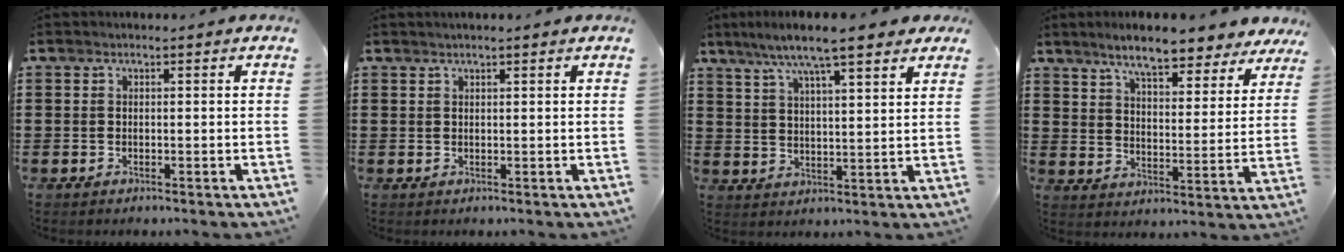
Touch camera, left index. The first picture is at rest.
{"total": 0.8, "force": [0.7, 0.0, 0.4], "torque": [-0.009, -0.001, 0.013]}
{"total": 8.2, "force": [6.4, 0.9, 4.9], "torque": [-0.115, -0.014, 0.112]}
{"total": 7.9, "force": [7.1, 1.0, 3.3], "torque": [-0.083, -0.032, 0.125]}